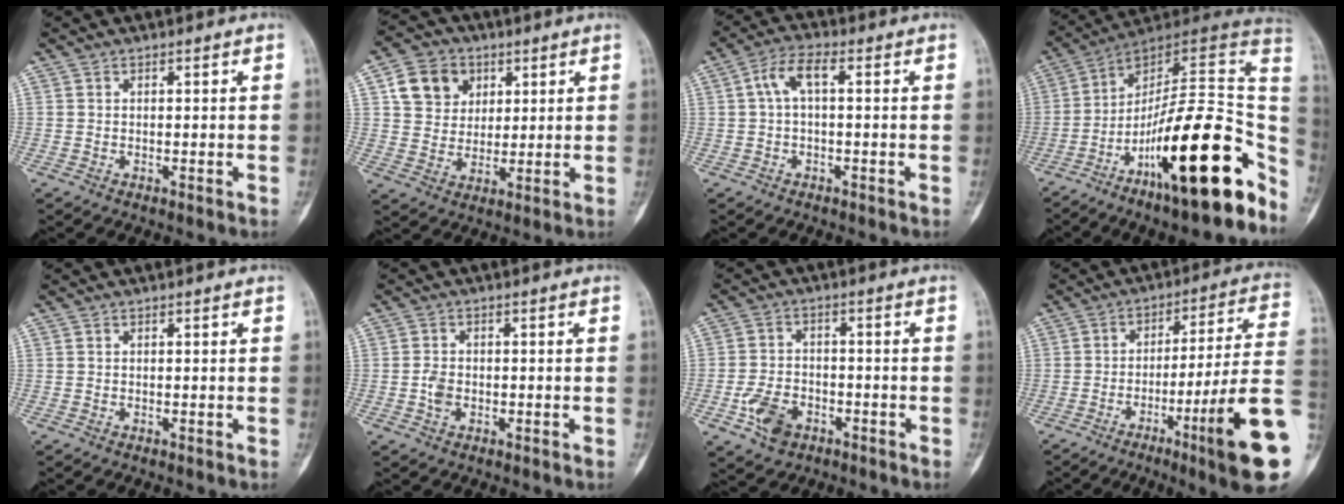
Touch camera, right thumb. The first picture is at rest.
{"total": 9.6, "force": [3.7, 7.9, 3.9], "torque": [-0.038, -0.008, 0.066]}
{"total": 5.0, "force": [0.5, 1.8, 4.6], "torque": [-0.095, 0.021, 0.002]}
{"total": 28.0, "force": [-11.5, 7.8, 24.3], "torque": [-0.298, 0.071, -0.175]}
{"total": 0.0}
{"total": 2.7, "force": [-0.7, 1.9, 1.9], "torque": [-0.036, 0.004, -0.016]}
{"total": 7.1, "force": [-3.4, 4.8, 3.9], "torque": [-0.065, 0.019, -0.058]}
{"total": 19.3, "force": [-6.5, 0.3, 18.2], "torque": [-0.244, 0.012, -0.101]}